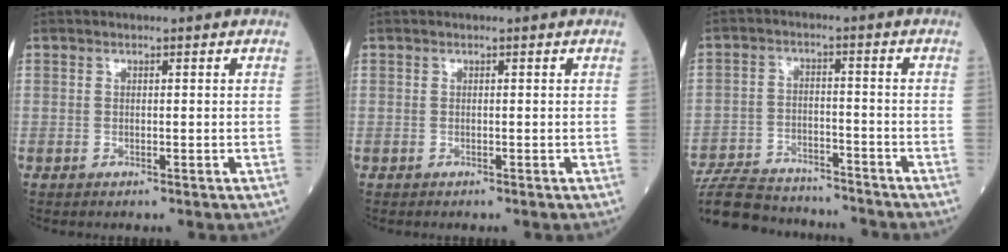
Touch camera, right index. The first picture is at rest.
{"total": 0.0}
{"total": 17.0, "force": [-15.4, 4.8, 5.4], "torque": [-0.131, 0.002, -0.236]}